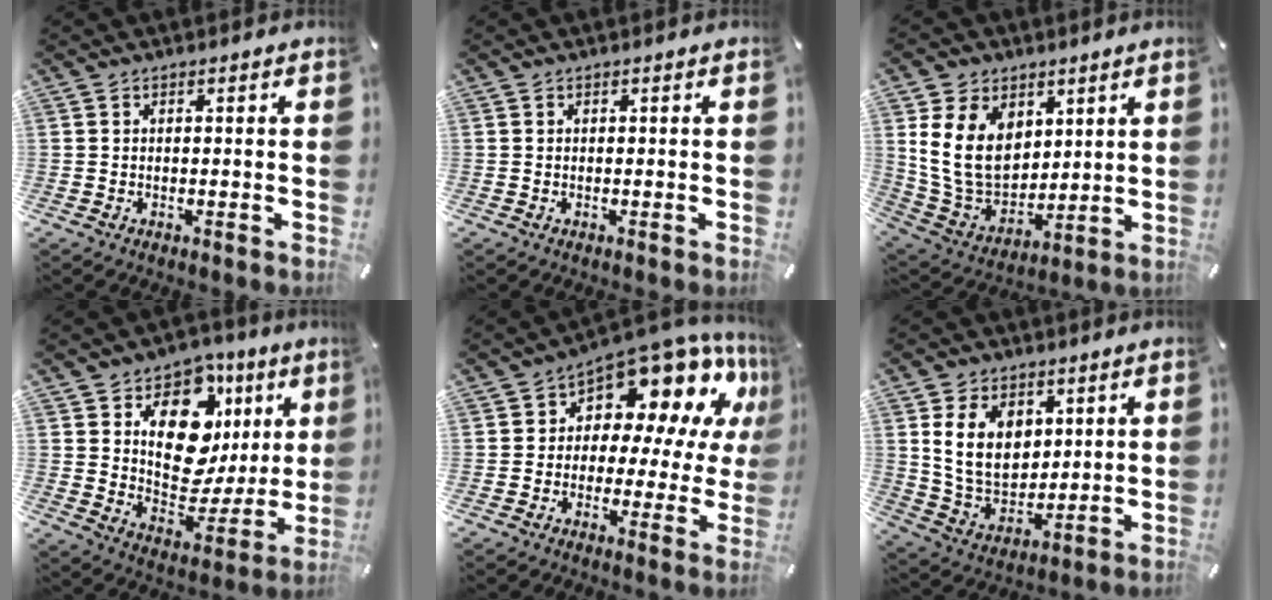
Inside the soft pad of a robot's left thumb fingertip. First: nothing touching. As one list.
[{"total": 0.0}, {"total": 15.6, "force": [4.9, 12.0, 8.7], "torque": [-0.191, -0.019, 0.092]}, {"total": 15.6, "force": [5.8, 11.2, 9.2], "torque": [-0.120, -0.051, 0.104]}, {"total": 13.5, "force": [8.5, 7.6, 7.4], "torque": [-0.106, -0.081, 0.144]}, {"total": 12.3, "force": [4.2, 9.1, 7.1], "torque": [-0.147, -0.008, 0.075]}]